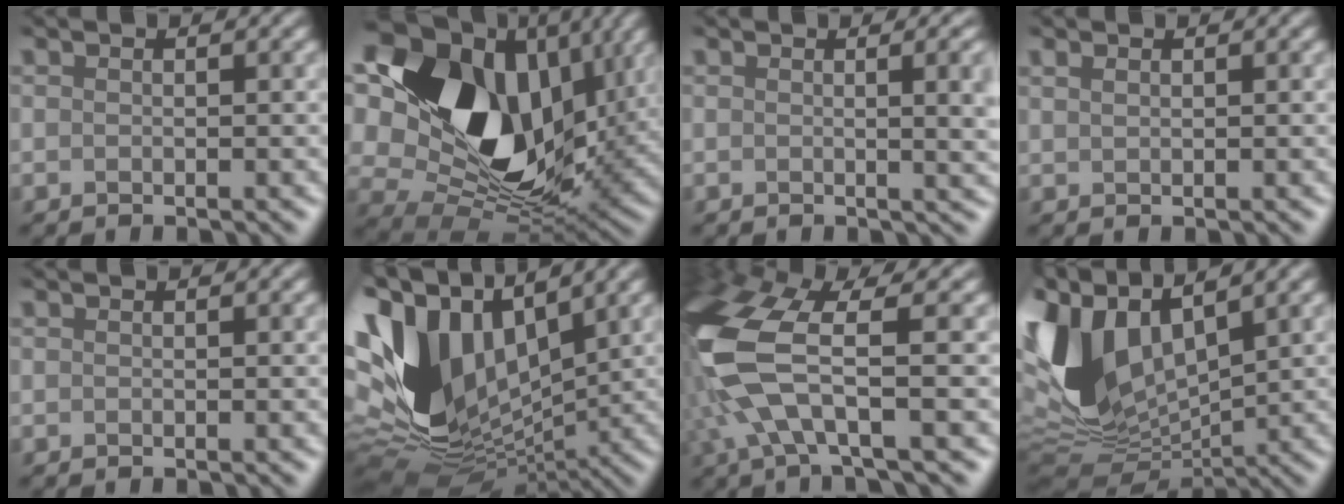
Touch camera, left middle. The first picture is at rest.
{"total": 16.0, "force": [5.9, 11.4, 9.5], "torque": [-0.180, 0.012, 0.109]}
{"total": 5.9, "force": [0.7, 2.7, 5.2], "torque": [-0.028, 0.023, -0.007]}
{"total": 0.8, "force": [0.8, 0.0, 0.0], "torque": [0.000, 0.002, 0.013]}
{"total": 0.0}
{"total": 12.8, "force": [3.0, 8.4, 9.3], "torque": [-0.231, 0.001, 0.065]}
{"total": 8.5, "force": [-0.9, 3.1, 7.9], "torque": [-0.201, 0.000, -0.024]}
{"total": 9.2, "force": [2.8, 5.8, 6.6], "torque": [-0.173, -0.004, 0.054]}